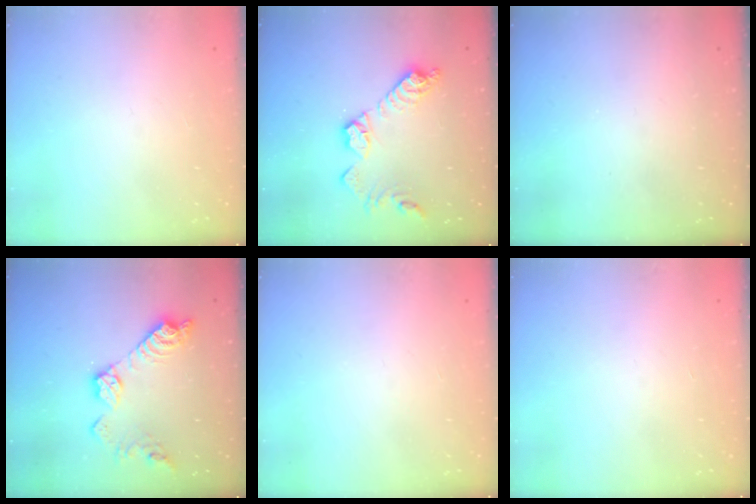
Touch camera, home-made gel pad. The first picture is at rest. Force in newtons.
{"total": 14.3, "press": 14.3, "slide": 1.0}
{"total": 0.0}
{"total": 13.1, "press": 13.1, "slide": 0.8}
{"total": 0.0}
{"total": 0.0}